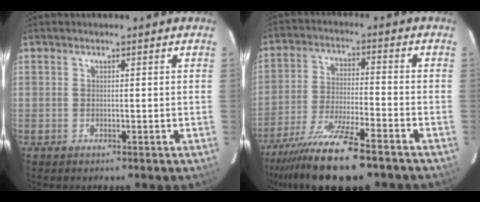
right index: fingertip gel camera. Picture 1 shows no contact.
{"total": 14.8, "force": [-11.1, 1.4, 9.6], "torque": [-0.181, -0.040, -0.191]}